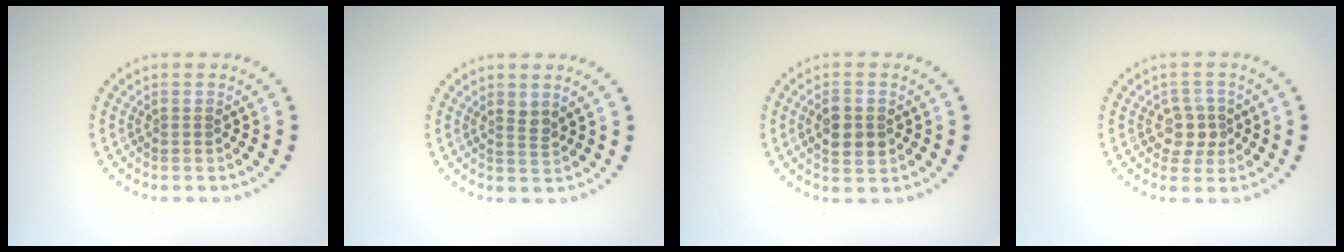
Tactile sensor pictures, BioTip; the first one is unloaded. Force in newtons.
{"total": 1.2, "press": 1.0, "slide": 0.7}
{"total": 2.8, "press": 2.8, "slide": 0.3}
{"total": 2.3, "press": 2.1, "slide": 1.0}